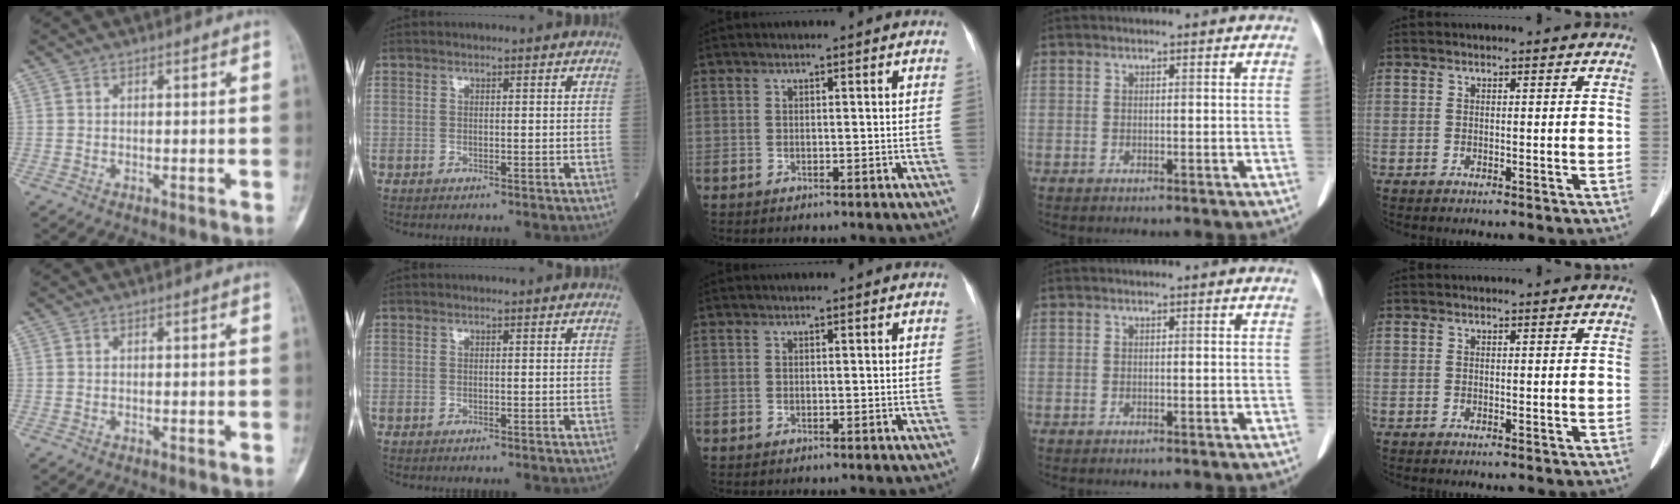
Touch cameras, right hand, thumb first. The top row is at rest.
{}